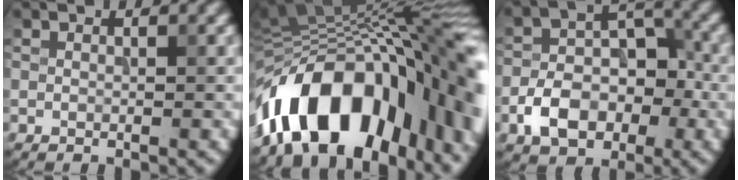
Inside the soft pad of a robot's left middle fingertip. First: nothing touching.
{"total": 16.6, "force": [-7.7, 8.8, 11.8], "torque": [-0.162, 0.020, -0.141]}
{"total": 6.6, "force": [-2.7, 4.2, 4.3], "torque": [-0.062, 0.002, -0.049]}